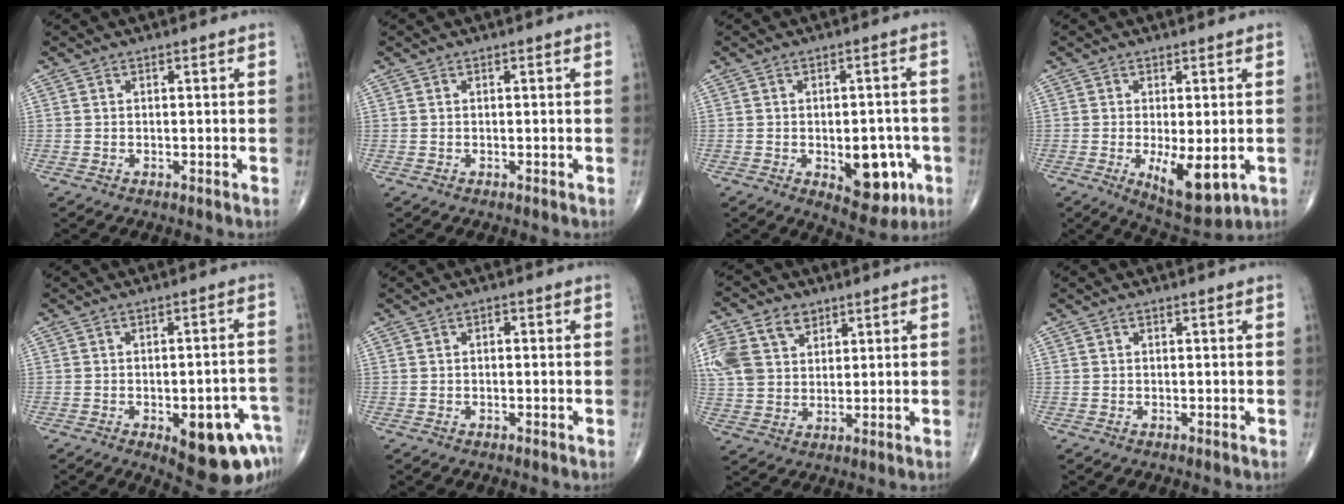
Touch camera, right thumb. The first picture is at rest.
{"total": 0.0}
{"total": 10.4, "force": [-3.2, 5.5, 8.2], "torque": [-0.072, 0.011, -0.030]}
{"total": 9.1, "force": [-2.1, 3.5, 8.1], "torque": [-0.118, -0.021, -0.022]}
{"total": 14.0, "force": [-6.4, 5.6, 11.1], "torque": [-0.089, 0.033, -0.067]}
{"total": 1.1, "force": [0.2, 0.7, 0.9], "torque": [-0.009, 0.004, -0.001]}
{"total": 17.3, "force": [7.1, 12.8, 9.2], "torque": [-0.230, 0.025, 0.144]}
{"total": 0.0}